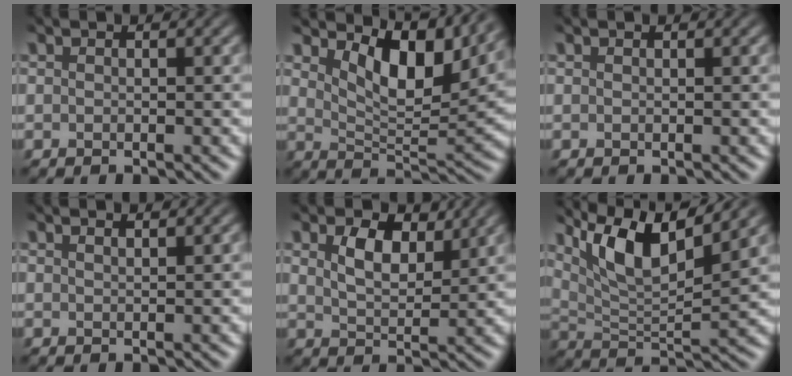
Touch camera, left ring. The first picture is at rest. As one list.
[{"total": 7.6, "force": [4.4, 3.3, 5.3], "torque": [-0.084, -0.008, 0.067]}, {"total": 0.0}, {"total": 1.1, "force": [0.9, 0.3, 0.6], "torque": [-0.004, -0.001, 0.009]}, {"total": 4.2, "force": [2.2, 2.3, 2.8], "torque": [-0.058, 0.000, 0.037]}, {"total": 7.7, "force": [4.8, 1.9, 5.7], "torque": [-0.104, 0.001, 0.090]}]